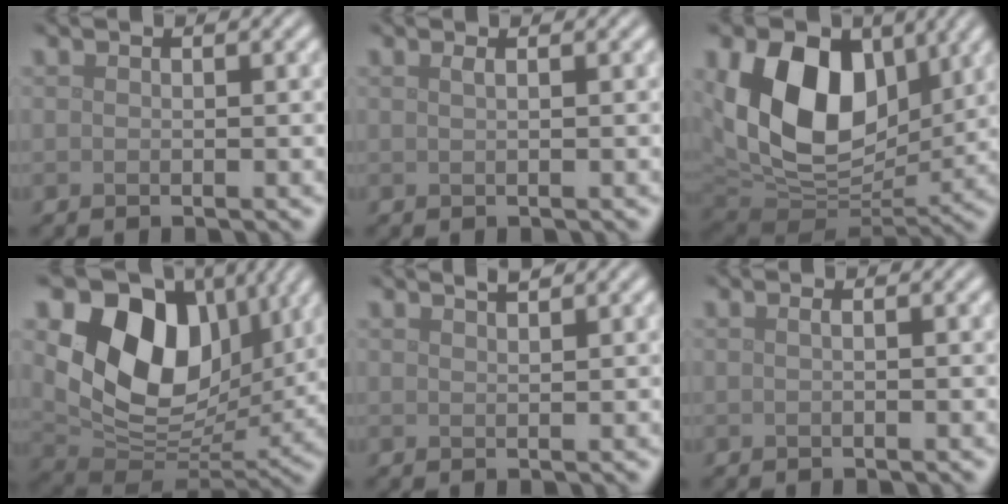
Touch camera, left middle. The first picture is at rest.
{"total": 0.9, "force": [0.4, 0.4, 0.7], "torque": [-0.007, 0.003, 0.005]}
{"total": 13.7, "force": [3.3, 9.1, 9.7], "torque": [-0.184, -0.005, 0.057]}
{"total": 12.7, "force": [4.5, 8.9, 7.9], "torque": [-0.144, -0.006, 0.083]}
{"total": 1.5, "force": [1.3, 0.4, 0.8], "torque": [-0.001, 0.002, 0.010]}
{"total": 0.7, "force": [0.2, 0.2, 0.6], "torque": [-0.011, 0.004, -0.001]}